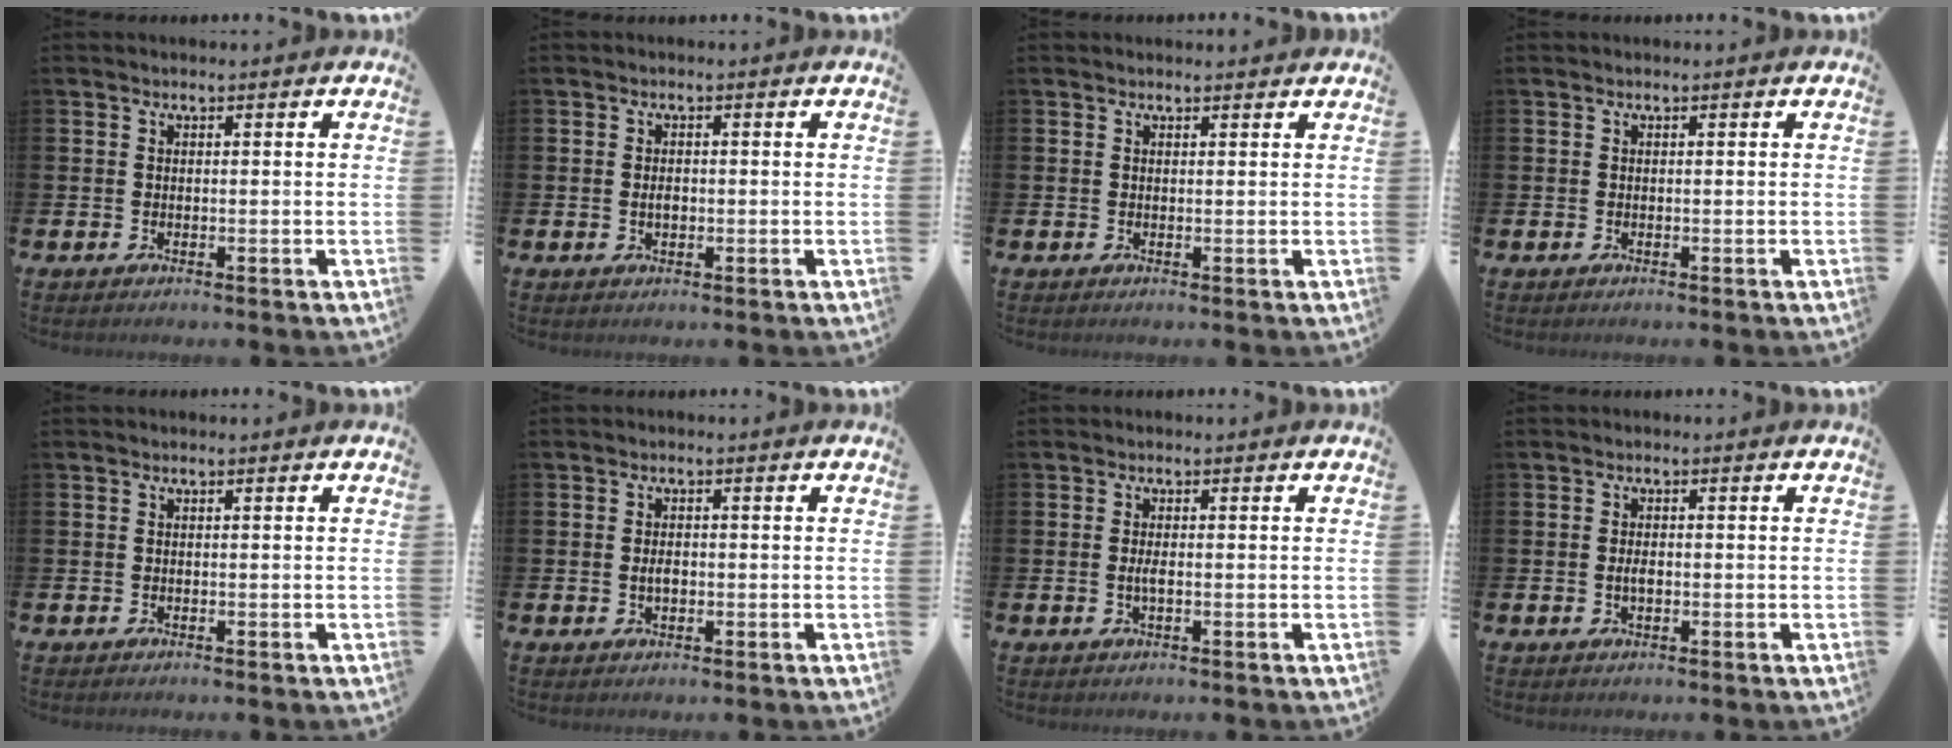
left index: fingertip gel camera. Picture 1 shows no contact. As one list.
[{"total": 1.4, "force": [-0.1, 0.9, 1.1], "torque": [-0.010, 0.002, -0.006]}, {"total": 0.6, "force": [0.6, 0.1, 0.1], "torque": [0.008, -0.003, 0.009]}, {"total": 0.0}, {"total": 0.0}, {"total": 1.8, "force": [-0.1, 1.0, 1.4], "torque": [-0.018, 0.002, -0.005]}, {"total": 1.4, "force": [-0.2, 0.4, 1.3], "torque": [-0.030, 0.003, -0.003]}, {"total": 1.5, "force": [-0.2, 0.8, 1.3], "torque": [-0.022, 0.002, -0.005]}]